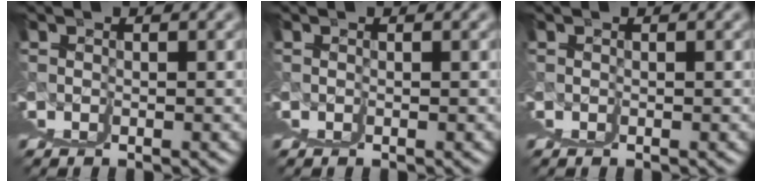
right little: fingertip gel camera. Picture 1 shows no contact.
{"total": 0.0}
{"total": 0.0}